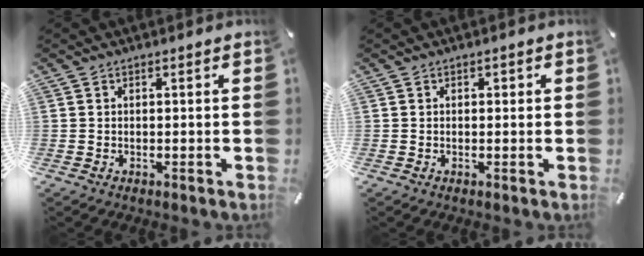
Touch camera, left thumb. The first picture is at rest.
{"total": 0.7, "force": [0.1, 0.6, 0.2], "torque": [-0.004, 0.005, 0.000]}